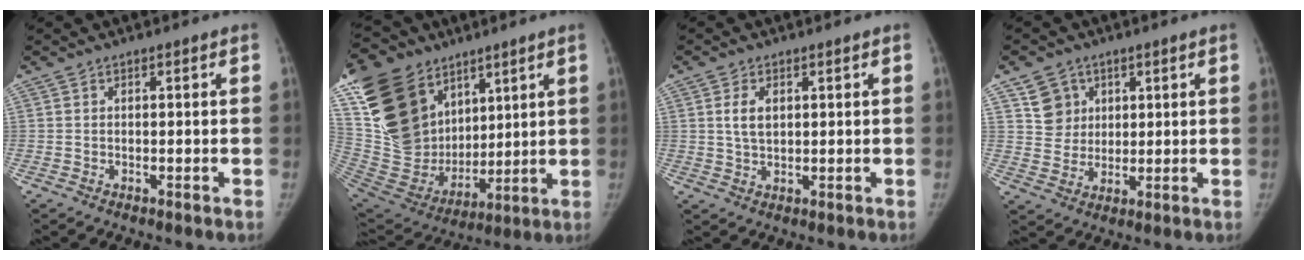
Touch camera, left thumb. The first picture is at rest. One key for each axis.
{"total": 26.3, "fx": 12.8, "fy": 18.2, "fz": 13.9, "tx": -0.276, "ty": -0.009, "tz": 0.255}
{"total": 3.9, "fx": 1.1, "fy": 2.2, "fz": 3.0, "tx": -0.054, "ty": -0.004, "tz": 0.024}
{"total": 6.6, "fx": 3.1, "fy": 5.6, "fz": 1.3, "tx": 0.002, "ty": -0.018, "tz": 0.063}